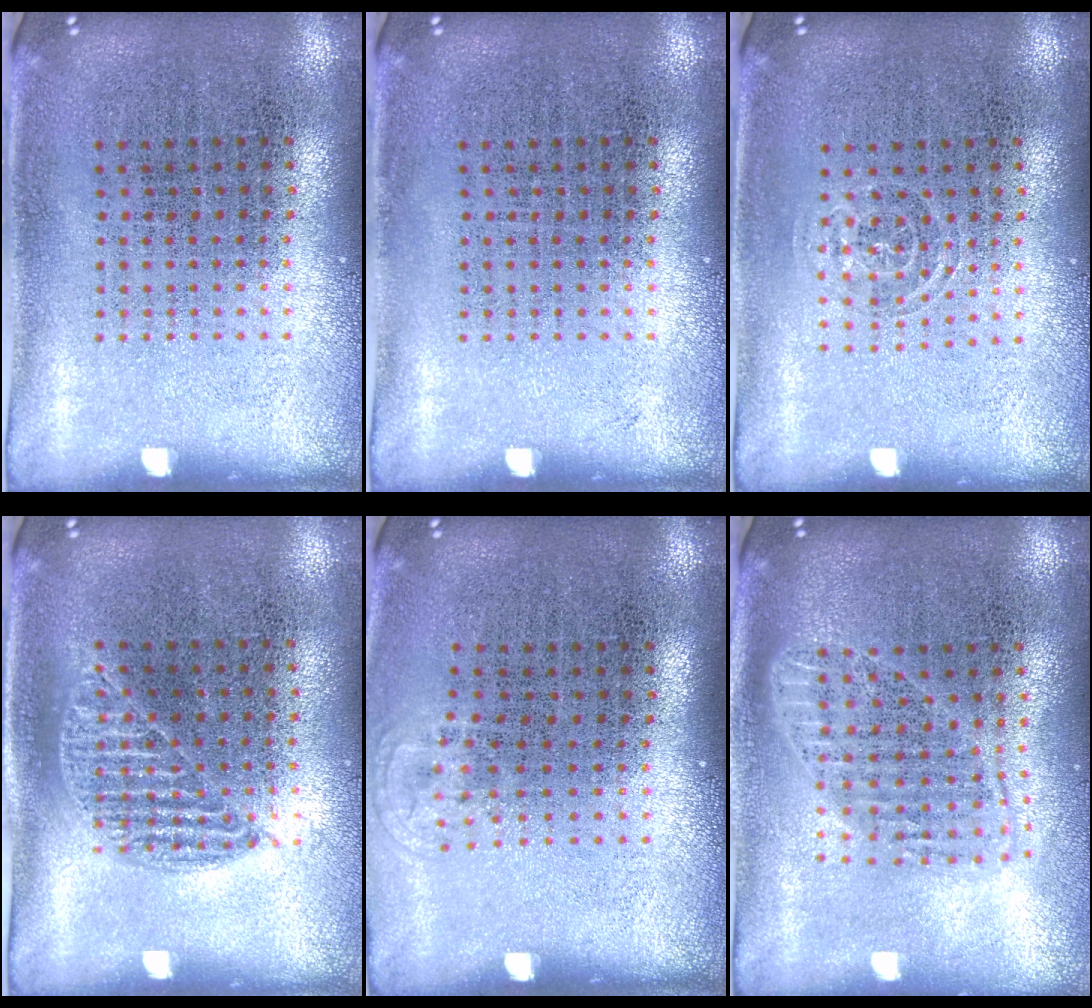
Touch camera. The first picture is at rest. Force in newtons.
{"total": 0.0}
{"total": 0.9, "press": 0.6, "slide": 0.7}
{"total": 0.9, "press": 0.8, "slide": 0.4}
{"total": 0.6, "press": 0.5, "slide": 0.3}
{"total": 1.7, "press": 1.5, "slide": 0.9}